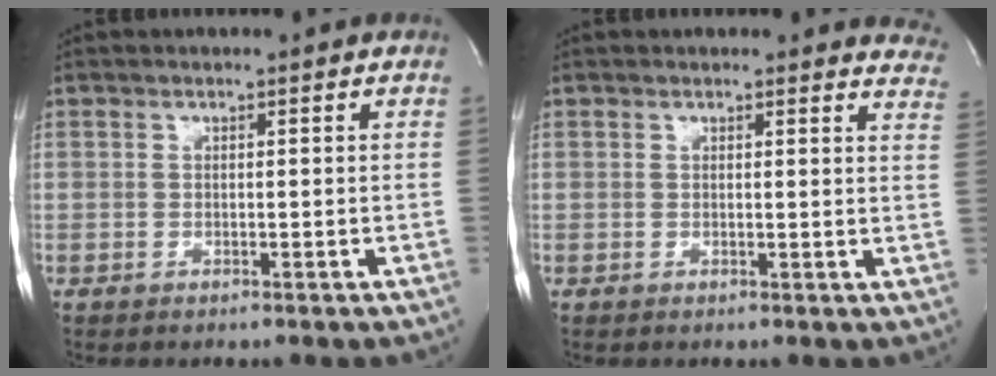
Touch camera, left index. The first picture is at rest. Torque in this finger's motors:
{"motor_torque": [0.34, -0.38, 0.04, -0.03]}